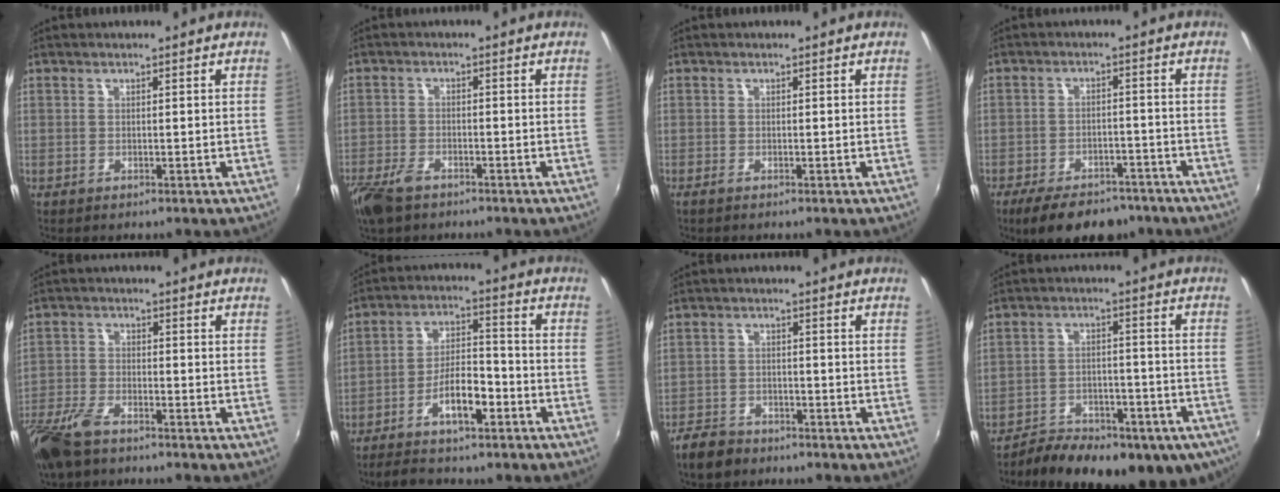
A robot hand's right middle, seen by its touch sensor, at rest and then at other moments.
{"total": 7.3, "force": [-5.2, 3.5, 3.8], "torque": [-0.106, -0.017, -0.102]}
{"total": 0.6, "force": [-0.5, 0.0, 0.3], "torque": [-0.006, -0.003, -0.012]}
{"total": 12.5, "force": [-9.4, 5.7, 5.9], "torque": [-0.131, -0.006, -0.135]}
{"total": 8.9, "force": [-6.6, 3.4, 4.9], "torque": [-0.124, -0.016, -0.136]}
{"total": 10.1, "force": [-6.4, 3.7, 7.0], "torque": [-0.133, 0.022, -0.103]}
{"total": 6.2, "force": [-4.9, 3.3, 2.0], "torque": [-0.067, 0.003, -0.086]}
{"total": 20.9, "force": [-15.2, 8.6, 11.4], "torque": [-0.199, -0.025, -0.198]}